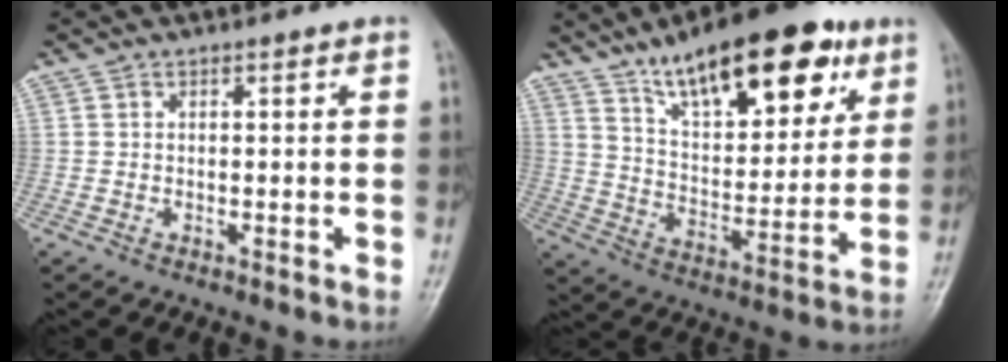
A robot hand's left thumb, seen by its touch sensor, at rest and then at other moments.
{"total": 22.5, "force": [13.4, 9.0, 15.7], "torque": [-0.198, -0.044, 0.220]}